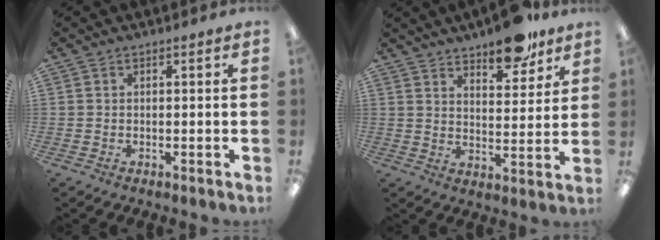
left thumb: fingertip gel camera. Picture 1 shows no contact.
{"total": 10.8, "force": [8.7, 3.8, 5.1], "torque": [-0.058, -0.054, 0.150]}